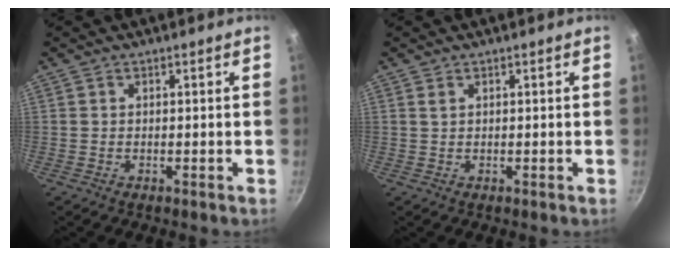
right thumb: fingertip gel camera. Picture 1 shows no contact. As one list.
[{"total": 0.7, "force": [0.4, 0.3, 0.4], "torque": [-0.008, -0.001, 0.010]}]